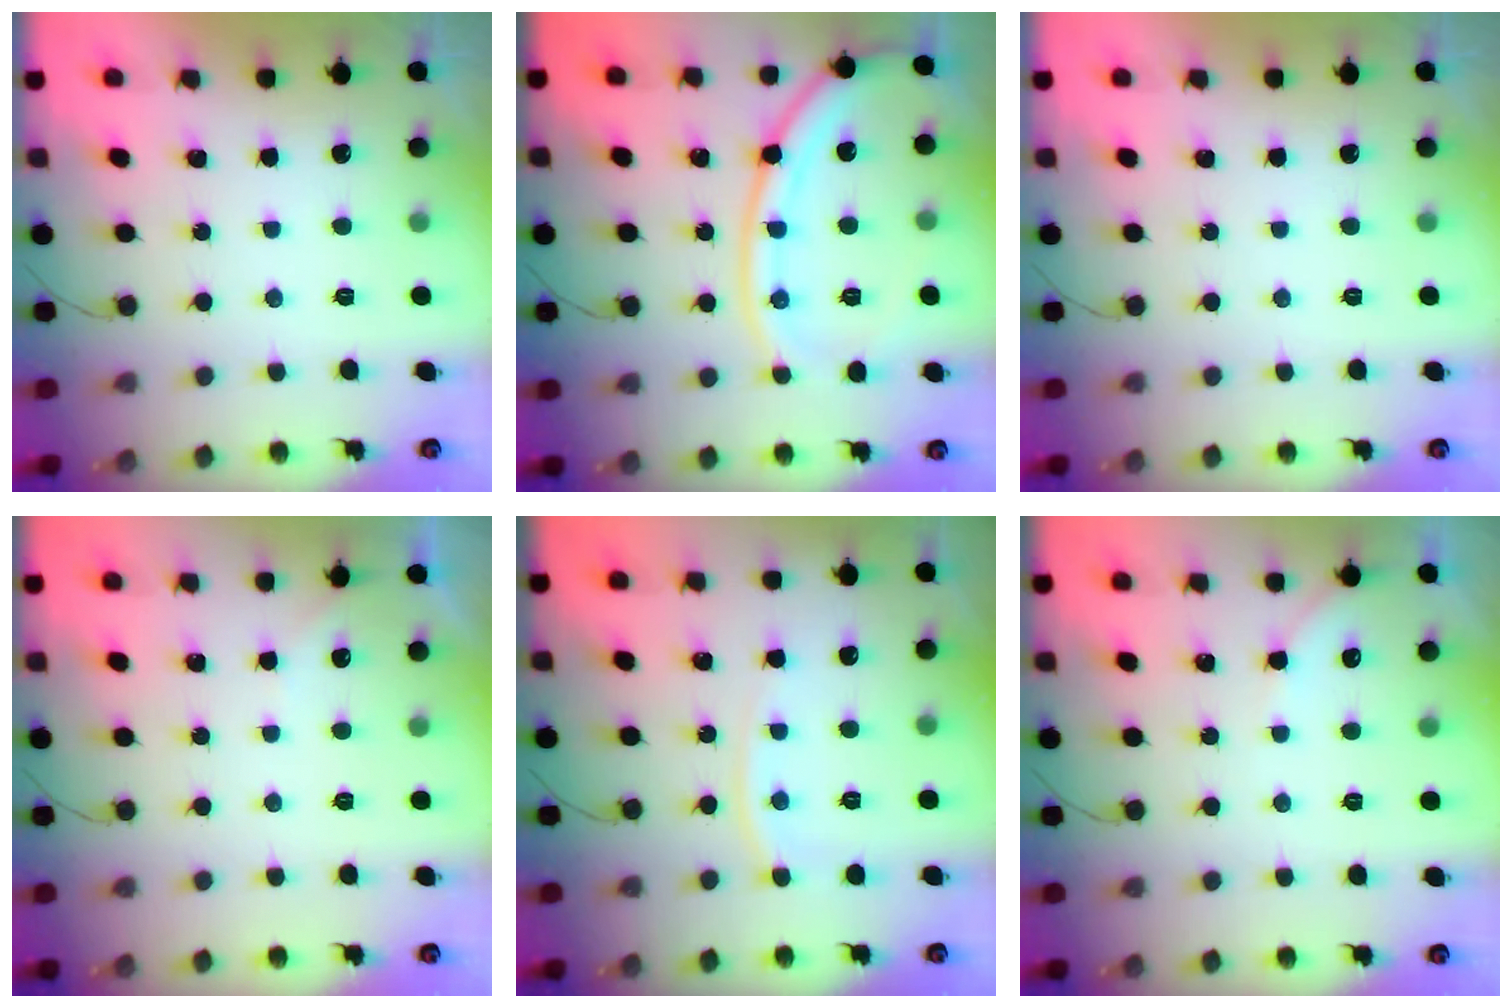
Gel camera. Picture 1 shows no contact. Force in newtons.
{"total": 14.1, "press": 14.0, "slide": 1.0}
{"total": 0.0}
{"total": 2.2, "press": 2.2, "slide": 0.3}
{"total": 5.7, "press": 5.7, "slide": 0.7}
{"total": 2.4, "press": 2.4, "slide": 0.4}